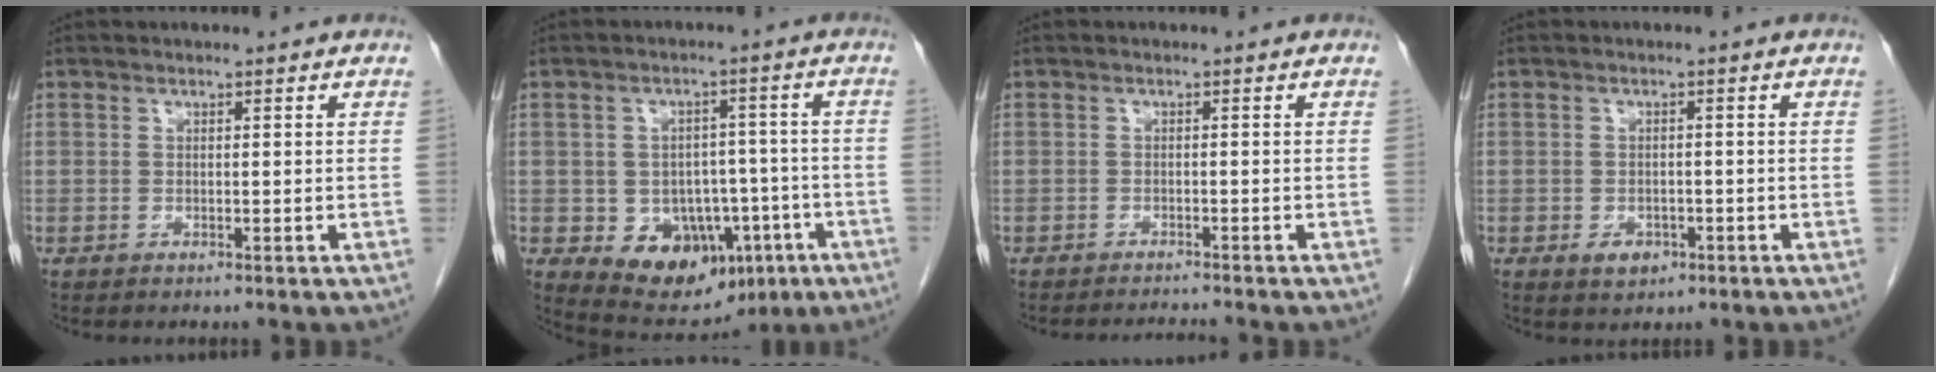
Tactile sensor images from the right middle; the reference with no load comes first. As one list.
[{"total": 12.7, "force": [-5.3, 8.4, 7.9], "torque": [-0.106, 0.019, -0.063]}, {"total": 2.3, "force": [-2.2, -0.7, 0.0], "torque": [-0.003, -0.013, -0.034]}, {"total": 2.6, "force": [-1.3, 1.8, 1.4], "torque": [-0.021, 0.002, -0.009]}]